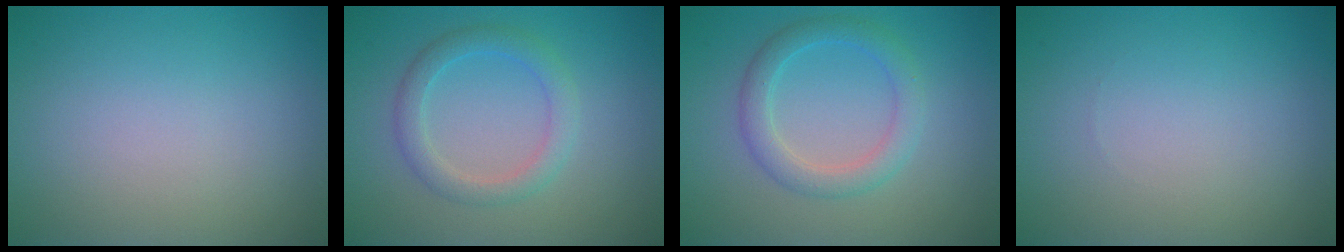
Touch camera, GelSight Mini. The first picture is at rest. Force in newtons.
{"total": 2.6, "press": 2.6, "slide": 0.1}
{"total": 3.0, "press": 3.0, "slide": 0.2}
{"total": 0.0}